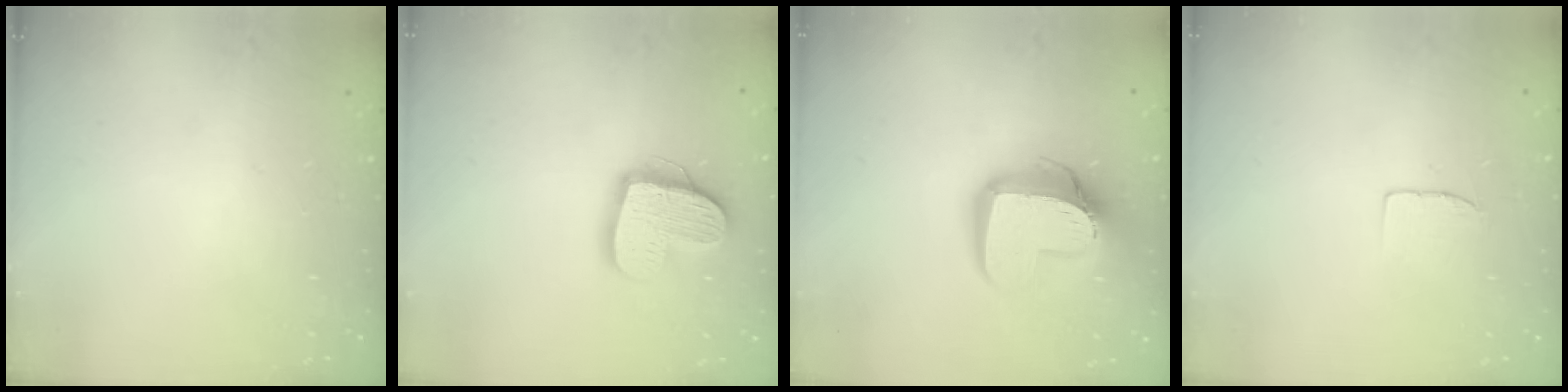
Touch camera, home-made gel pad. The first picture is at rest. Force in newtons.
{"total": 16.2, "press": 16.2, "slide": 1.4}
{"total": 14.9, "press": 14.8, "slide": 1.4}
{"total": 3.9, "press": 3.9, "slide": 0.3}